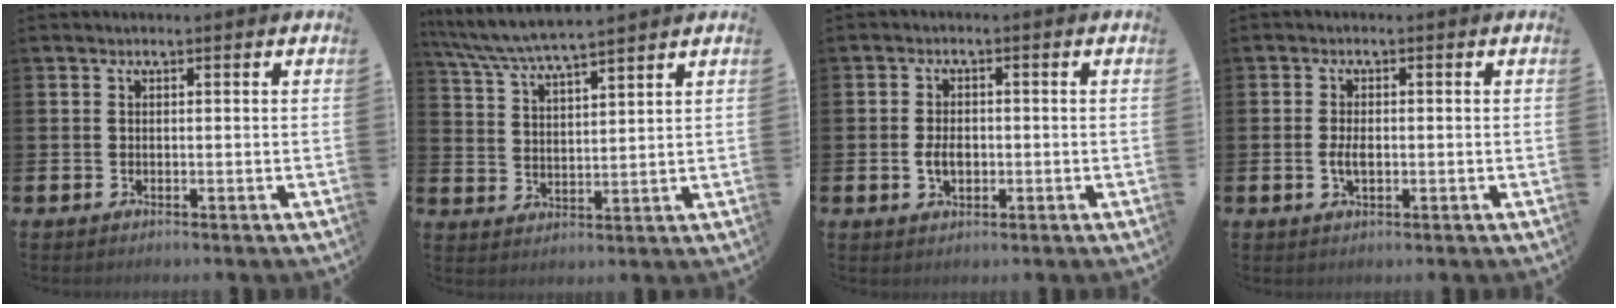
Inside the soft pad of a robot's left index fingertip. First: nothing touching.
{"total": 5.8, "force": [5.6, -0.1, 1.5], "torque": [-0.051, -0.031, 0.099]}
{"total": 2.9, "force": [-0.4, 1.9, 2.2], "torque": [-0.031, 0.001, -0.010]}
{"total": 2.3, "force": [-0.3, 1.2, 2.0], "torque": [-0.034, 0.001, -0.006]}